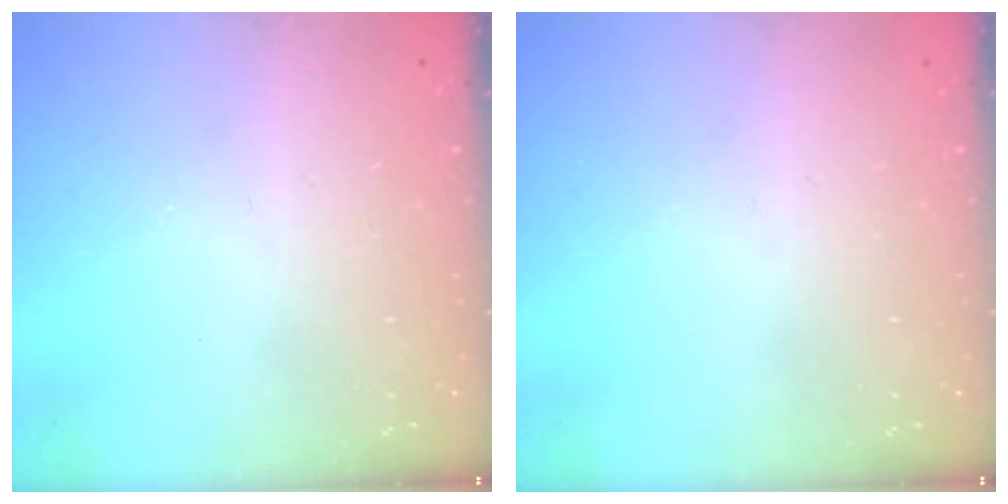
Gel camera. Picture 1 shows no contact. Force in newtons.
{"total": 0.0}